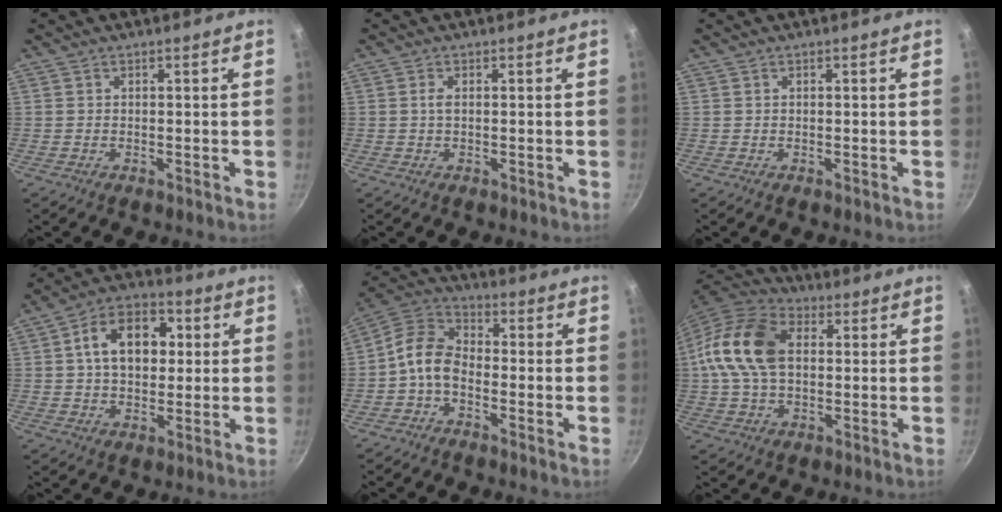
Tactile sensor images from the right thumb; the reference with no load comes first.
{"total": 1.1, "force": [0.1, 0.4, 1.0], "torque": [-0.022, 0.002, 0.001]}
{"total": 0.0}
{"total": 13.0, "force": [2.3, 9.0, 9.2], "torque": [-0.111, 0.018, 0.023]}
{"total": 8.0, "force": [-2.6, 5.2, 5.4], "torque": [-0.104, 0.043, -0.070]}
{"total": 15.5, "force": [1.6, 10.2, 11.5], "torque": [-0.210, 0.027, 0.014]}